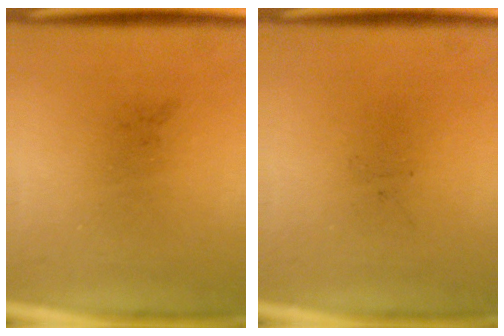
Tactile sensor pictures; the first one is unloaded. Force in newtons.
{"total": 0.0}